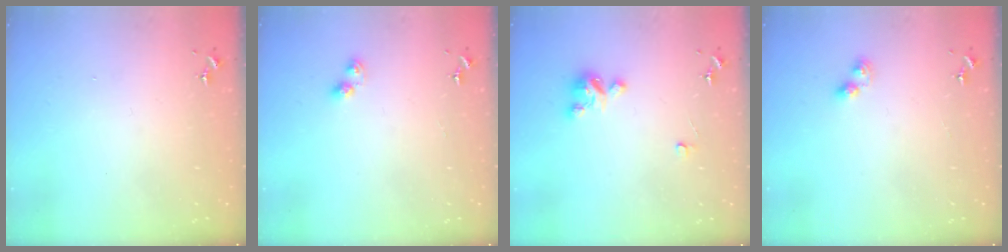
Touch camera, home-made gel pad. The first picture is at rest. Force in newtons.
{"total": 4.8, "press": 4.5, "slide": 1.7}
{"total": 5.2, "press": 5.2, "slide": 0.4}
{"total": 2.8, "press": 2.8, "slide": 0.5}